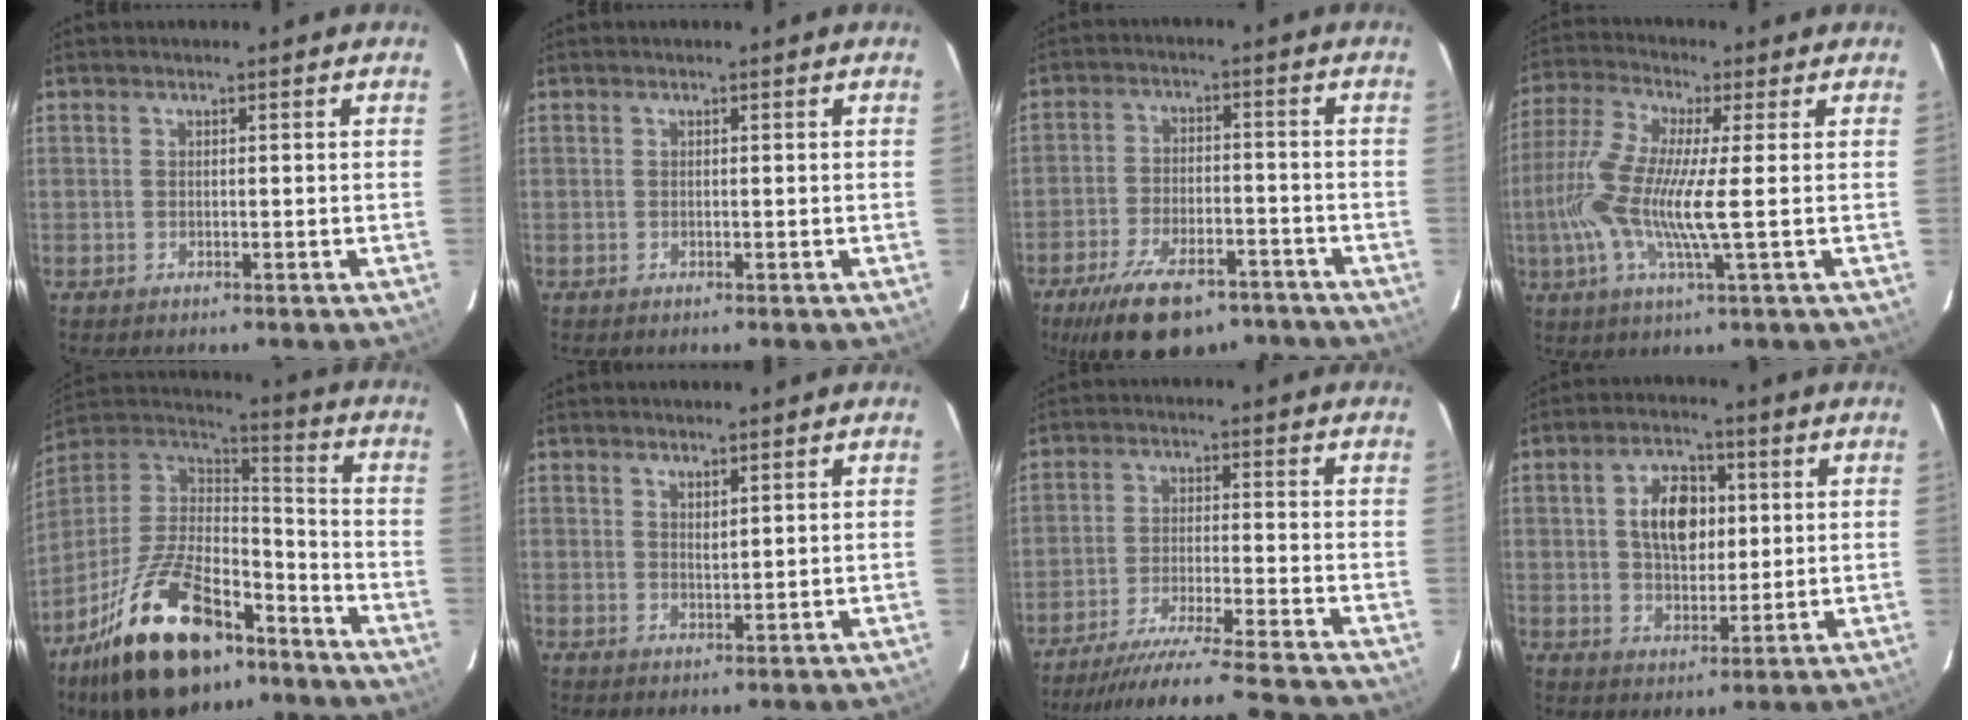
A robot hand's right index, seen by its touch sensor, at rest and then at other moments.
{"total": 0.0}
{"total": 17.0, "force": [-12.0, 7.6, 9.3], "torque": [-0.191, -0.012, -0.183]}
{"total": 12.3, "force": [-1.4, 0.6, 12.2], "torque": [-0.254, -0.004, -0.034]}
{"total": 25.7, "force": [-16.2, 11.9, 16.0], "torque": [-0.317, -0.001, -0.261]}
{"total": 1.7, "force": [1.3, 0.4, 1.0], "torque": [-0.017, -0.001, 0.023]}
{"total": 18.1, "force": [-16.8, -1.4, 6.6], "torque": [-0.135, -0.031, -0.261]}
{"total": 9.1, "force": [1.8, 5.6, 7.0], "torque": [-0.121, 0.019, 0.036]}